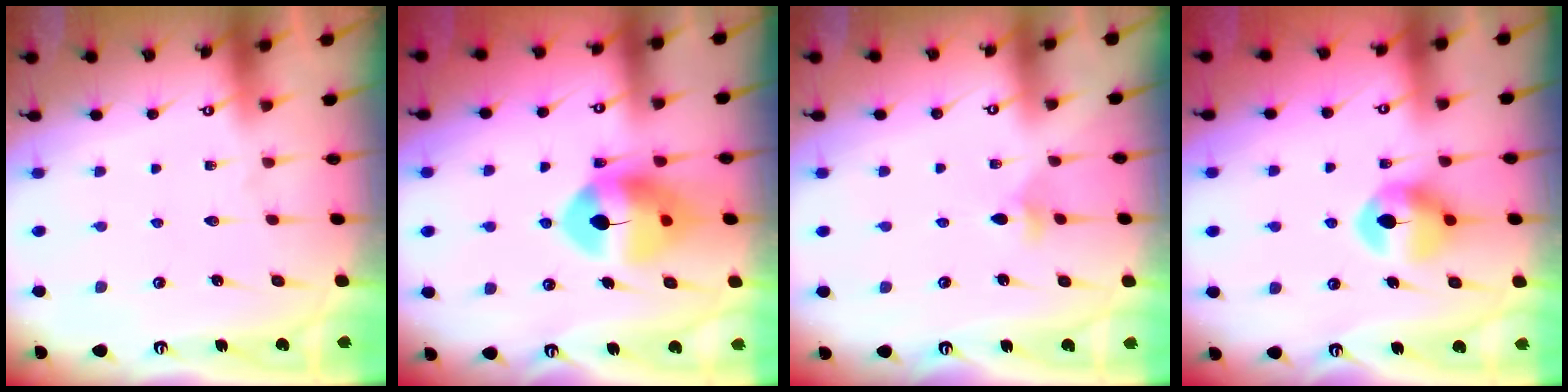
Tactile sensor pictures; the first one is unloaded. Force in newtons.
{"total": 11.2, "press": 11.0, "slide": 1.6}
{"total": 4.3, "press": 4.2, "slide": 0.8}
{"total": 9.7, "press": 9.7, "slide": 0.4}